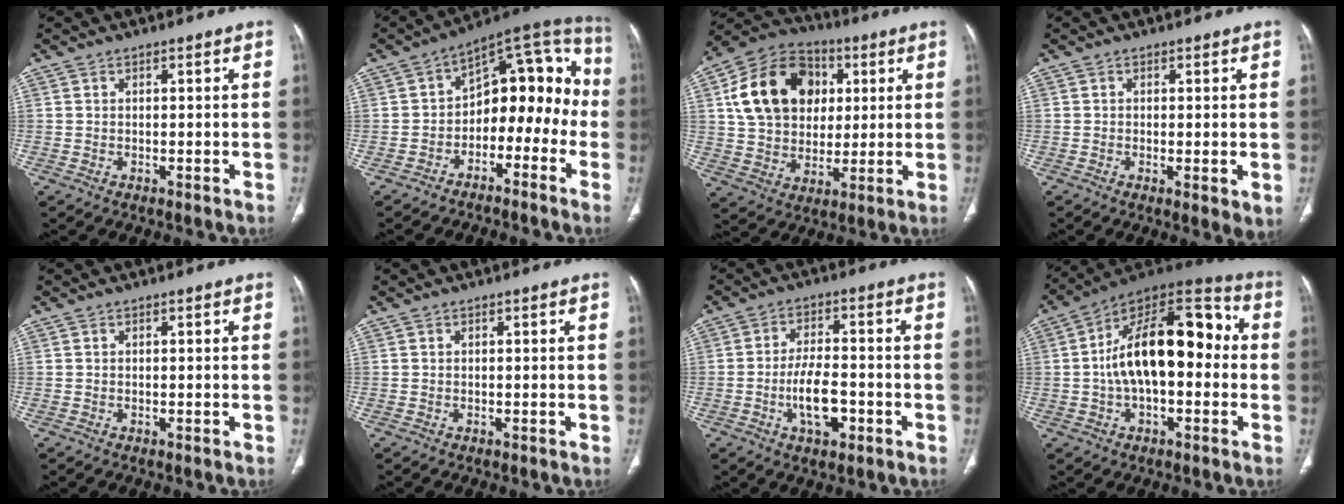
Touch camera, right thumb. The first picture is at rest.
{"total": 16.0, "force": [-4.0, 10.1, 11.7], "torque": [-0.108, 0.088, -0.064]}
{"total": 18.7, "force": [4.7, 14.5, 10.9], "torque": [-0.173, 0.009, 0.081]}
{"total": 3.6, "force": [-0.5, 1.0, 3.5], "torque": [-0.058, -0.013, -0.009]}
{"total": 0.0}
{"total": 0.0}
{"total": 8.4, "force": [-2.8, 3.9, 6.9], "torque": [-0.116, 0.016, -0.047]}
{"total": 20.8, "force": [0.3, 10.9, 17.8], "torque": [-0.270, 0.051, -0.004]}